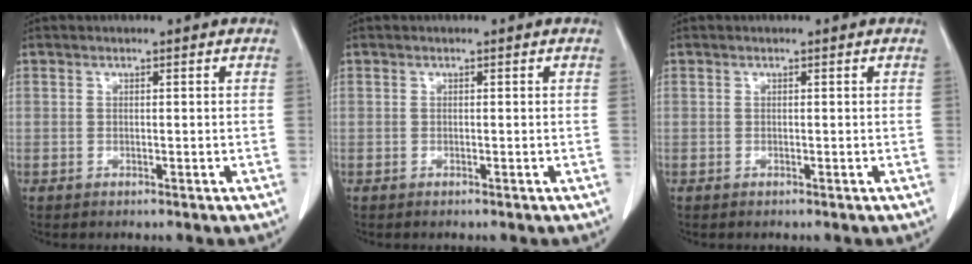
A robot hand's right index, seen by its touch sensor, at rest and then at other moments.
{"total": 0.0}
{"total": 0.0}